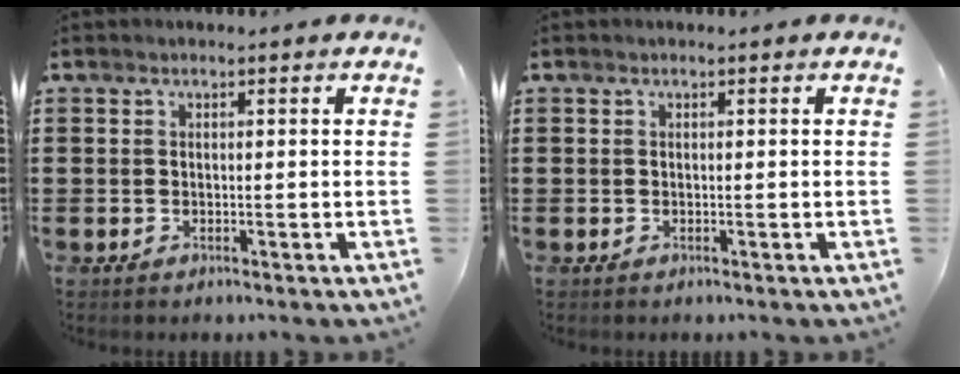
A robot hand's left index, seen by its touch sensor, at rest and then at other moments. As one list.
[{"total": 0.0}]